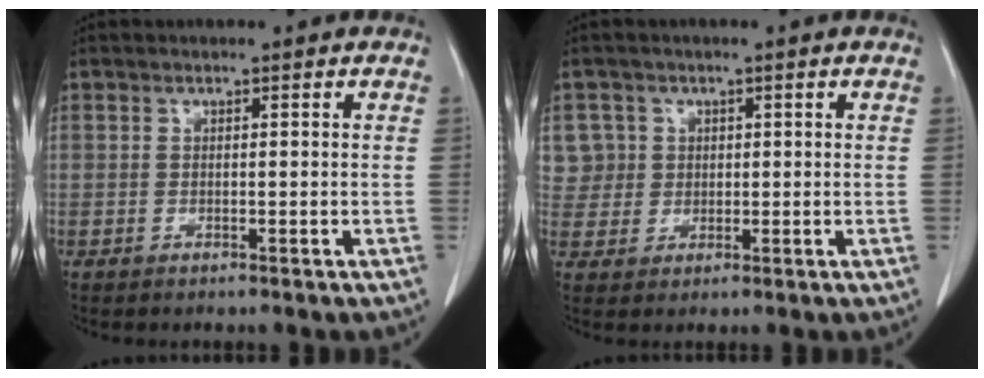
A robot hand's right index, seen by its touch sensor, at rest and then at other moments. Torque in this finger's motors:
{"motor_torque": [0.08, 0.03, 0.04, 0.01]}